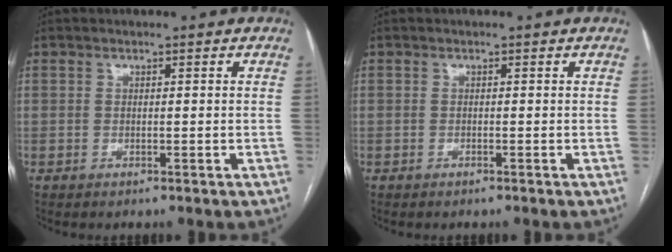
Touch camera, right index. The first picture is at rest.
{"total": 0.0}